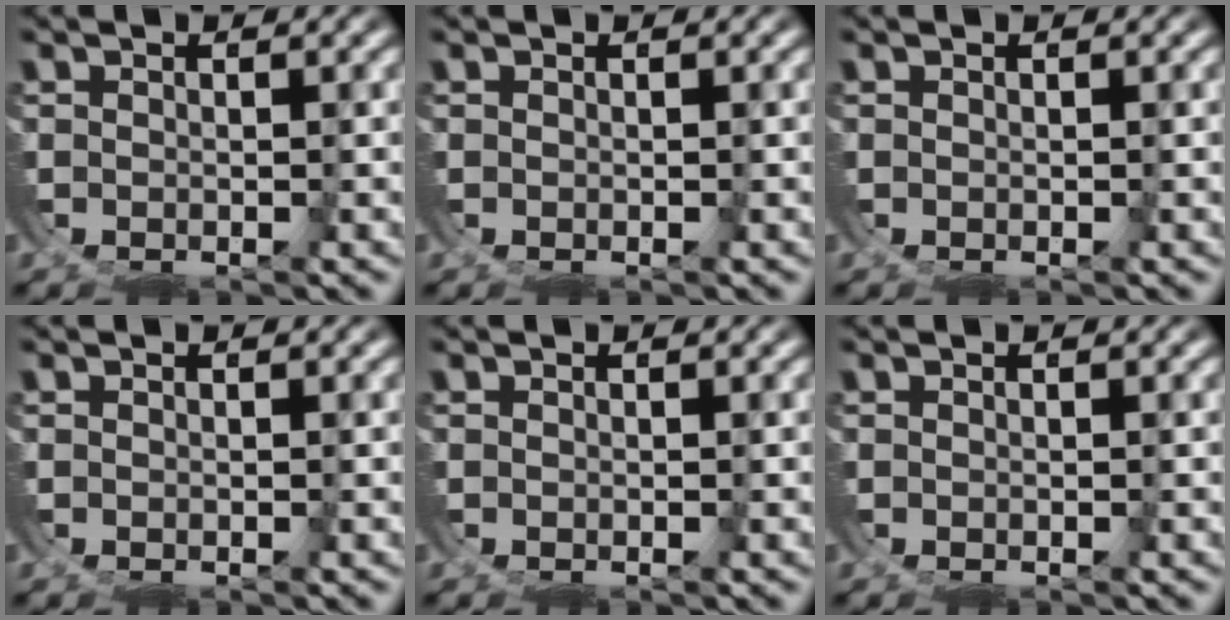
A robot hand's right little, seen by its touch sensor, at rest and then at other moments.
{"total": 0.0}
{"total": 0.0}
{"total": 0.0}
{"total": 0.0}
{"total": 0.0}